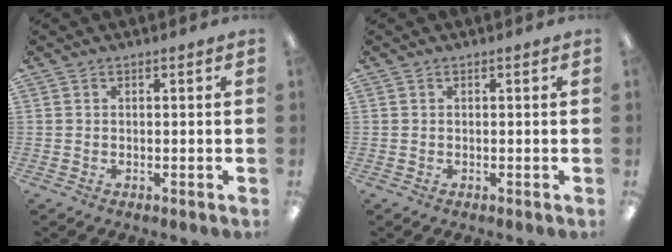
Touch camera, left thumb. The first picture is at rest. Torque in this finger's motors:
{"motor_torque": [0.00, 0.00, 0.01, -0.01, 0.00]}